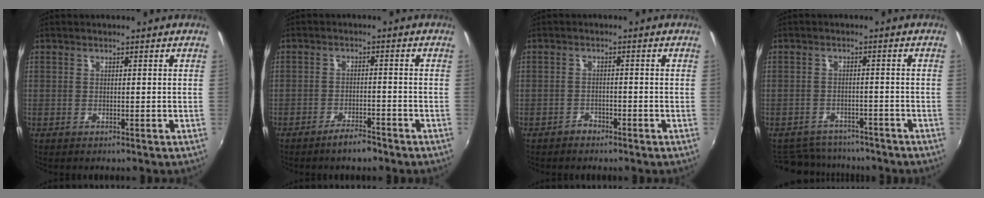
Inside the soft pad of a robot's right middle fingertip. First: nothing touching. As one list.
[{"total": 3.8, "force": [-3.2, 0.8, 1.8], "torque": [-0.046, 0.001, -0.051]}, {"total": 1.8, "force": [-1.6, 0.8, 0.0], "torque": [-0.003, 0.002, -0.028]}, {"total": 1.7, "force": [-1.4, 0.9, 0.3], "torque": [-0.011, -0.003, -0.019]}]